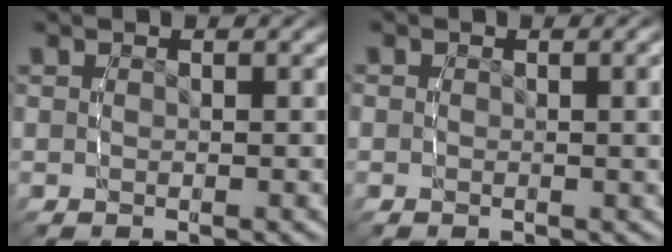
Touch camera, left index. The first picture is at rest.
{"total": 1.4, "force": [0.3, 0.5, 1.2], "torque": [-0.006, 0.007, 0.002]}